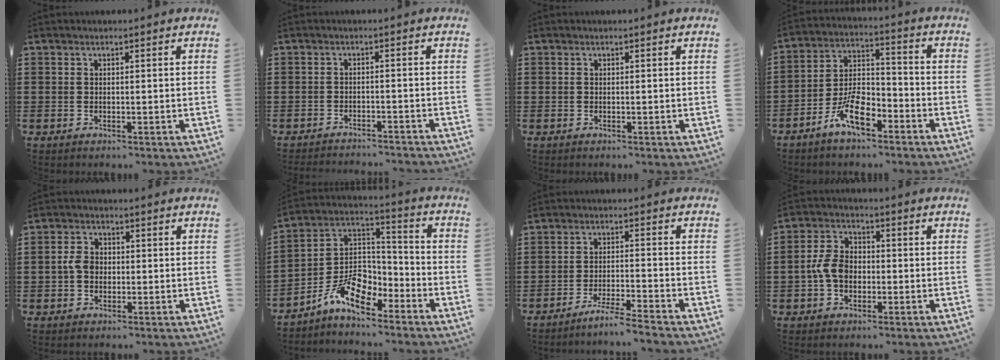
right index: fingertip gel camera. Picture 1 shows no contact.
{"total": 1.9, "force": [-1.9, -0.3, 0.1], "torque": [-0.005, 0.000, -0.039]}
{"total": 0.0}
{"total": 8.9, "force": [-5.6, 3.8, 5.7], "torque": [-0.121, 0.012, -0.104]}
{"total": 3.2, "force": [-0.4, 2.3, 2.1], "torque": [-0.059, 0.001, -0.014]}
{"total": 10.2, "force": [-6.5, 5.4, 5.6], "torque": [-0.123, 0.014, -0.125]}
{"total": 4.1, "force": [-3.7, -1.0, 1.4], "torque": [-0.029, -0.011, -0.074]}
{"total": 5.8, "force": [-1.2, 3.9, 4.1], "torque": [-0.104, 0.001, -0.029]}